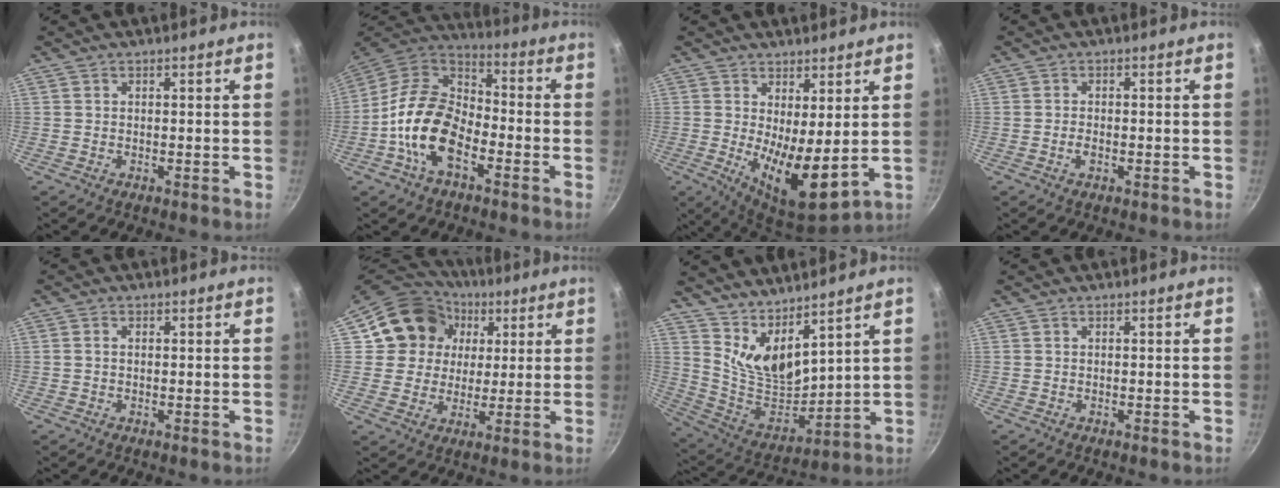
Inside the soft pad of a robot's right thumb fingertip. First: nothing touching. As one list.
[{"total": 16.1, "force": [-5.7, 9.6, 11.6], "torque": [-0.189, 0.045, -0.125]}, {"total": 11.0, "force": [1.4, 4.0, 10.2], "torque": [-0.156, -0.037, 0.029]}, {"total": 1.7, "force": [-0.6, 0.9, 1.3], "torque": [-0.031, 0.003, -0.015]}, {"total": 1.1, "force": [0.1, 0.8, 0.7], "torque": [-0.013, 0.004, 0.000]}, {"total": 14.7, "force": [4.1, 13.2, 5.1], "torque": [-0.067, 0.018, 0.062]}, {"total": 11.4, "force": [7.8, 4.2, 7.1], "torque": [-0.112, -0.096, 0.163]}, {"total": 0.0}]